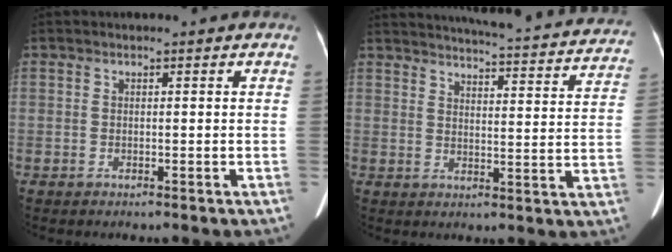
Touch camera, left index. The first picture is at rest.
{"total": 26.9, "force": [25.1, 3.4, 9.1], "torque": [-0.136, -0.056, 0.292]}